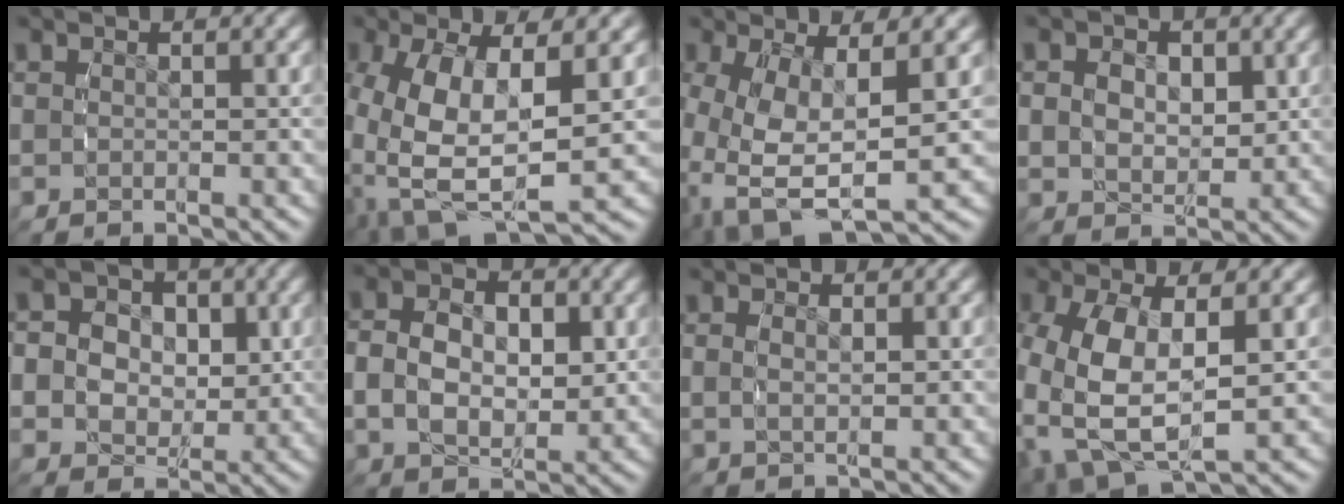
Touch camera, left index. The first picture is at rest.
{"total": 11.3, "force": [-1.5, 6.9, 8.9], "torque": [-0.201, -0.055, 0.009]}
{"total": 9.2, "force": [-1.6, 5.4, 7.3], "torque": [-0.171, -0.055, 0.004]}
{"total": 3.2, "force": [0.6, 2.3, 2.1], "torque": [-0.044, -0.020, 0.021]}
{"total": 7.6, "force": [0.0, 6.6, 3.7], "torque": [-0.083, -0.025, -0.002]}
{"total": 6.4, "force": [0.2, 4.6, 4.5], "torque": [-0.088, -0.016, 0.010]}
{"total": 1.1, "force": [0.2, 0.2, 1.1], "torque": [-0.022, -0.007, 0.009]}
{"total": 9.4, "force": [-1.1, 6.3, 6.8], "torque": [-0.167, -0.049, 0.009]}